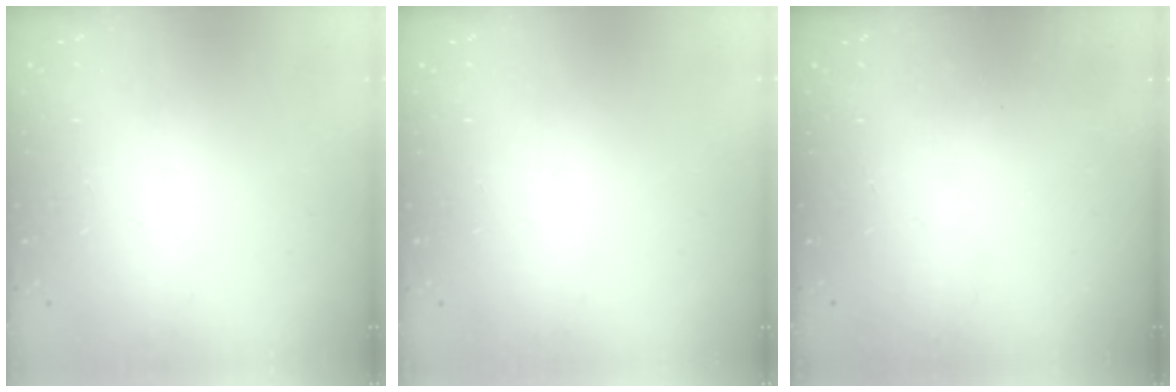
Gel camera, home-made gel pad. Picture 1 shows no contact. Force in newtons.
{"total": 0.0}
{"total": 2.5, "press": 2.4, "slide": 0.8}